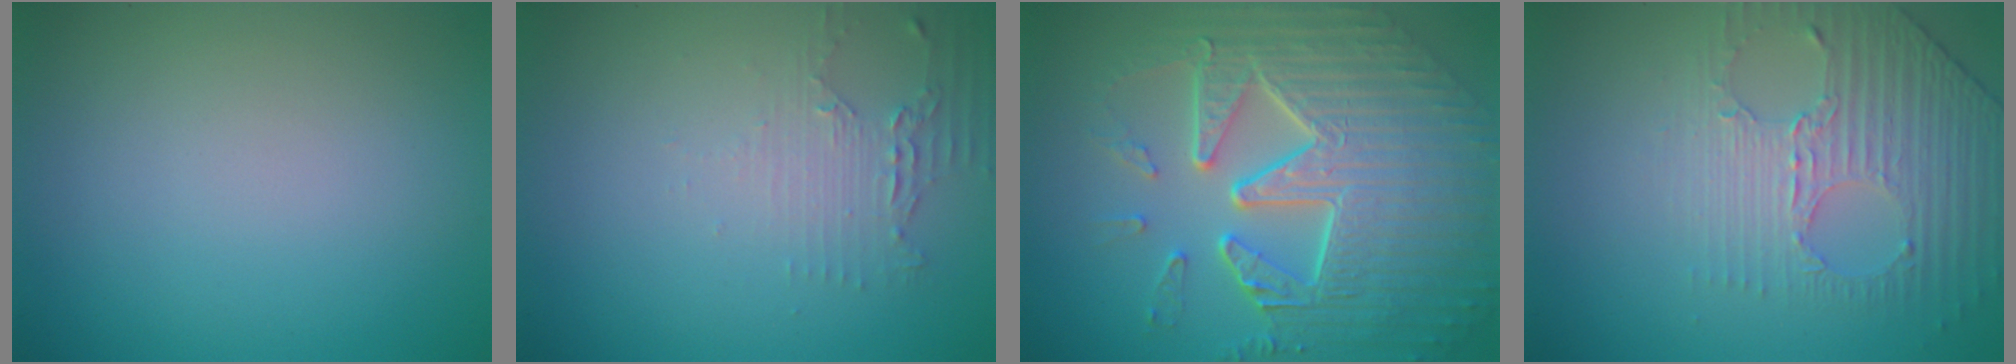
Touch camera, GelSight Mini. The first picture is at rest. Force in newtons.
{"total": 2.2, "press": 1.7, "slide": 1.4}
{"total": 9.8, "press": 6.7, "slide": 7.2}
{"total": 4.4, "press": 3.2, "slide": 3.0}